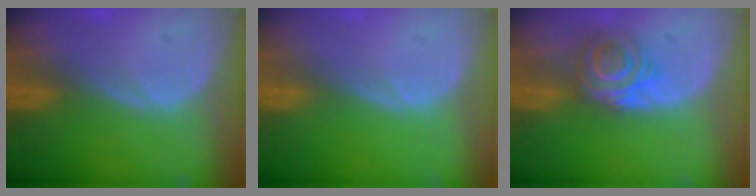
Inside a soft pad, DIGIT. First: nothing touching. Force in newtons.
{"total": 0.0}
{"total": 6.3, "press": 5.4, "slide": 3.2}